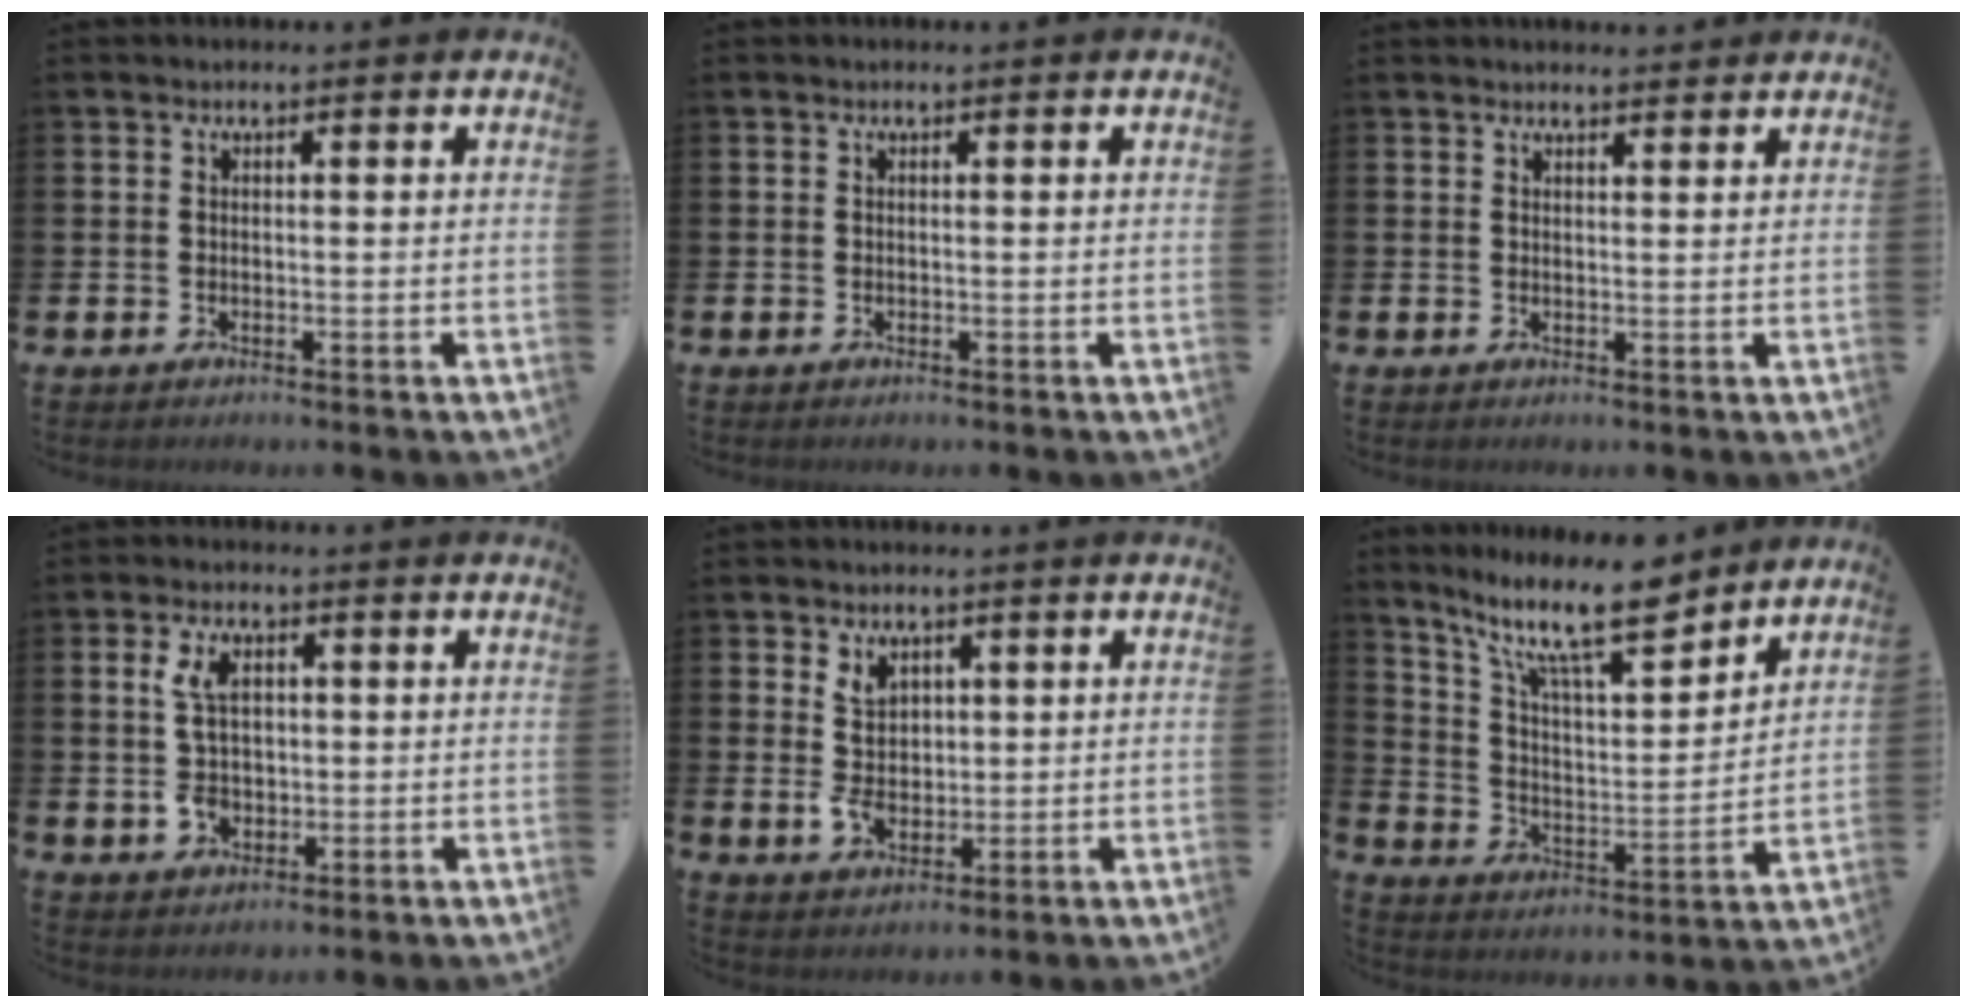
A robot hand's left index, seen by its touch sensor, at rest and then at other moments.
{"total": 0.0}
{"total": 2.0, "force": [1.9, 0.2, 0.0], "torque": [0.006, -0.010, 0.034]}
{"total": 6.5, "force": [1.1, 4.2, 4.9], "torque": [-0.097, 0.009, 0.016]}
{"total": 5.0, "force": [1.2, 3.8, 3.0], "torque": [-0.049, 0.005, 0.016]}
{"total": 13.5, "force": [10.8, 3.4, 7.3], "torque": [-0.155, -0.054, 0.189]}